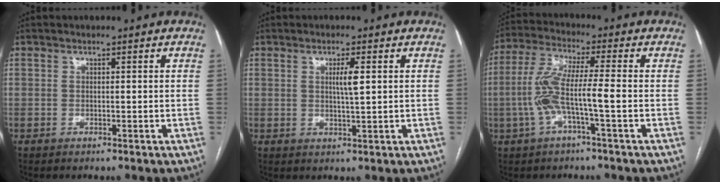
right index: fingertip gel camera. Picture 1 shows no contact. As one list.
[{"total": 3.0, "force": [0.8, 0.2, 2.9], "torque": [-0.050, -0.002, 0.012]}, {"total": 8.5, "force": [-1.9, 0.2, 8.3], "torque": [-0.179, 0.018, -0.040]}]